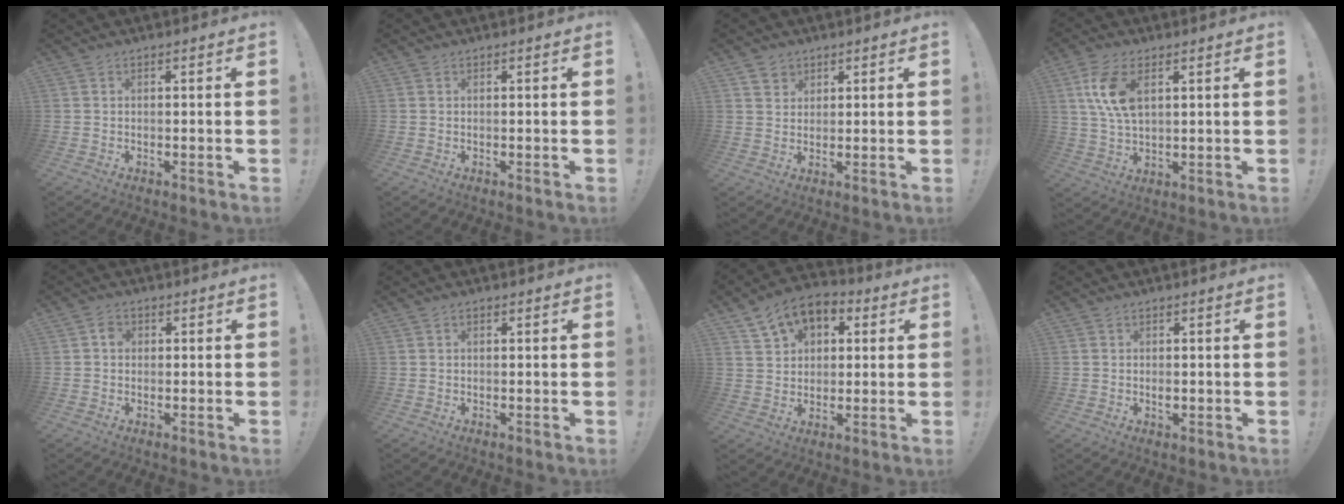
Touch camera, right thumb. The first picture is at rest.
{"total": 0.0}
{"total": 3.5, "force": [2.3, 2.6, 0.4], "torque": [0.002, -0.014, 0.042]}
{"total": 10.6, "force": [3.7, 5.5, 8.2], "torque": [-0.167, -0.004, 0.067]}
{"total": 2.4, "force": [-0.1, 2.0, 1.4], "torque": [-0.015, 0.005, -0.006]}
{"total": 0.6, "force": [0.0, 0.6, 0.3], "torque": [0.001, 0.000, -0.001]}
{"total": 10.1, "force": [5.4, 7.2, 4.5], "torque": [-0.073, -0.025, 0.106]}
{"total": 2.9, "force": [0.6, 2.8, 0.5], "torque": [-0.001, -0.008, 0.010]}